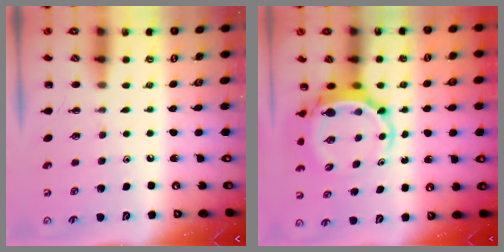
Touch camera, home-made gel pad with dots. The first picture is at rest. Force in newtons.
{"total": 5.1, "press": 4.9, "slide": 1.2}